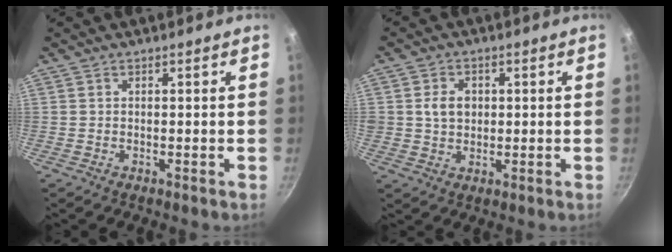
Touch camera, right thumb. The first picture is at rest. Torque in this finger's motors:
{"motor_torque": [-0.60, 0.05, 0.09, 0.00, -0.01]}